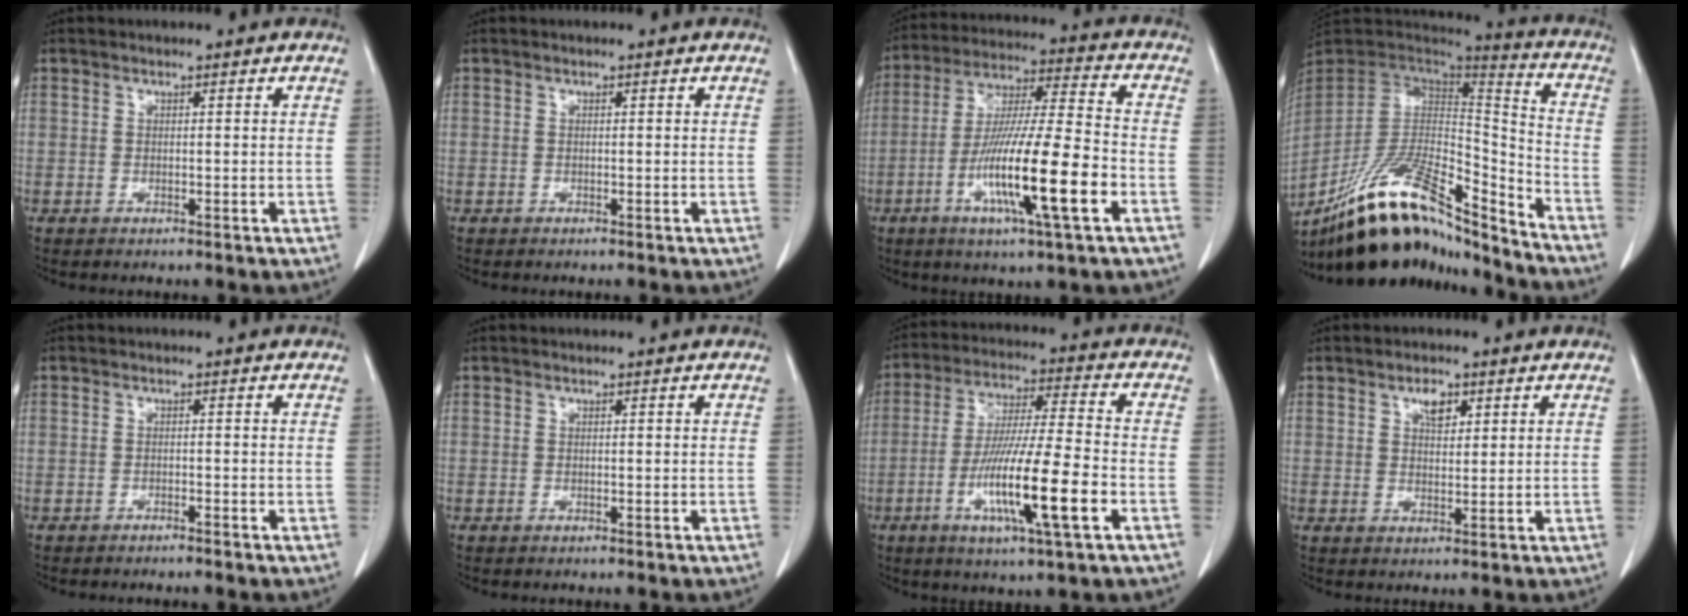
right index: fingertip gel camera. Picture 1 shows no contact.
{"total": 0.0}
{"total": 16.8, "force": [-5.9, 0.6, 15.7], "torque": [-0.293, -0.016, -0.105]}
{"total": 21.4, "force": [-16.5, 5.2, 12.6], "torque": [-0.223, 0.021, -0.289]}
{"total": 1.6, "force": [-1.4, 0.0, 0.6], "torque": [-0.011, 0.000, -0.017]}
{"total": 0.0}
{"total": 14.6, "force": [-5.0, 0.4, 13.8], "torque": [-0.260, -0.018, -0.091]}
{"total": 3.1, "force": [1.7, 1.6, 2.1], "torque": [-0.036, 0.001, 0.030]}